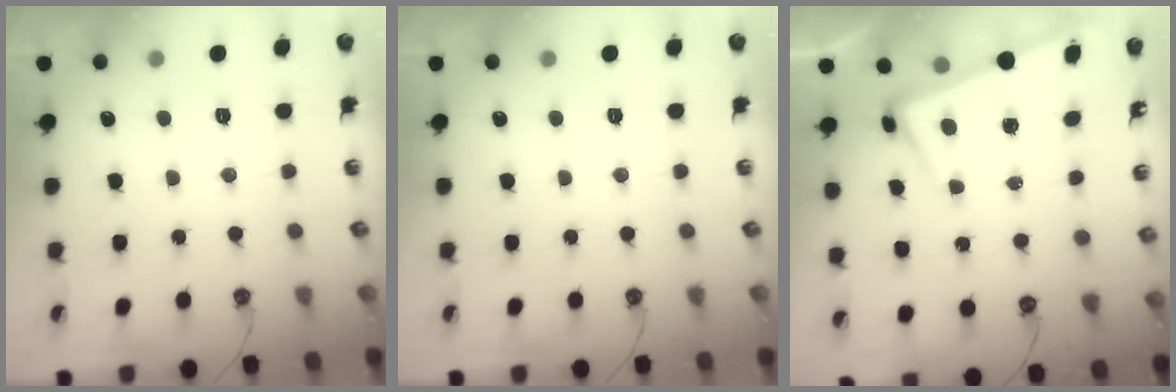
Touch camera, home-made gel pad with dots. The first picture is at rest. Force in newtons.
{"total": 0.0}
{"total": 3.0, "press": 2.9, "slide": 0.9}